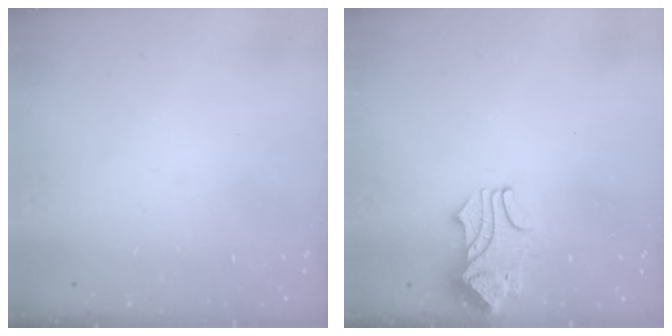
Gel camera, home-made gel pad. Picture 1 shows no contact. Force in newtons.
{"total": 2.3, "press": 2.2, "slide": 0.7}